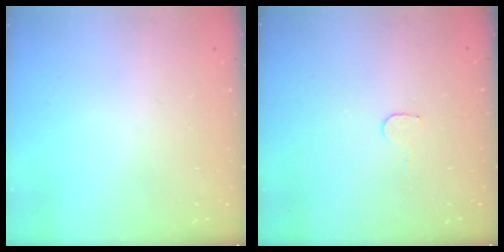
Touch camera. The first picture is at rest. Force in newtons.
{"total": 3.5, "press": 3.5, "slide": 0.3}